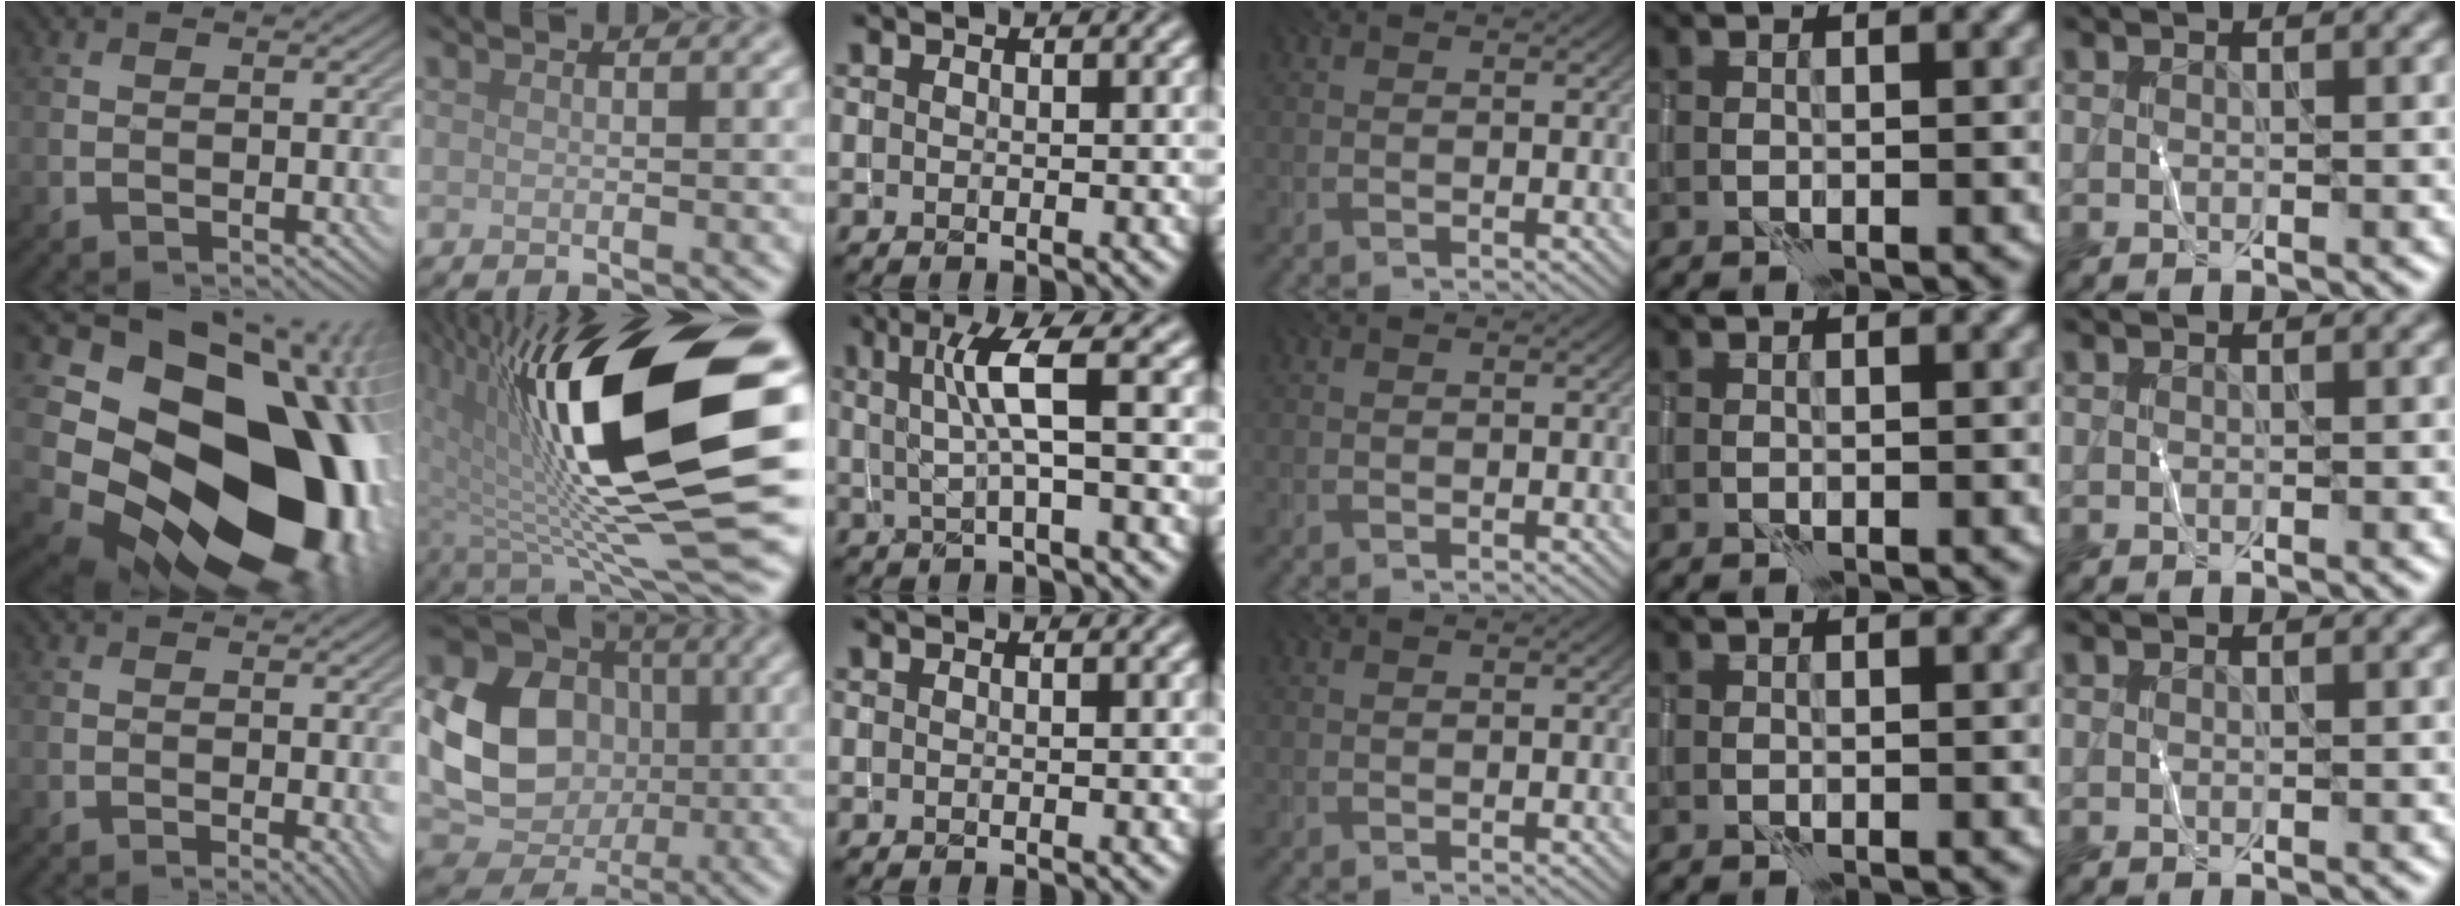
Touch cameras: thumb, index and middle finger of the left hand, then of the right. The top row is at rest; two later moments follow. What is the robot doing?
{"motion": "wrap", "object": "thread"}